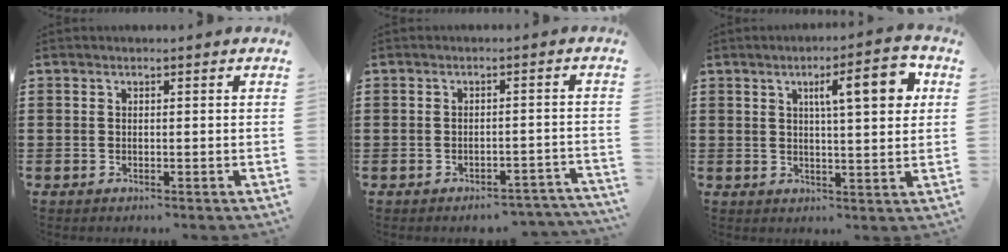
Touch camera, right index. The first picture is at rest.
{"total": 2.9, "force": [-2.8, 0.4, 0.1], "torque": [-0.008, 0.000, -0.061]}
{"total": 8.7, "force": [3.2, 2.0, 7.9], "torque": [-0.118, -0.006, 0.043]}